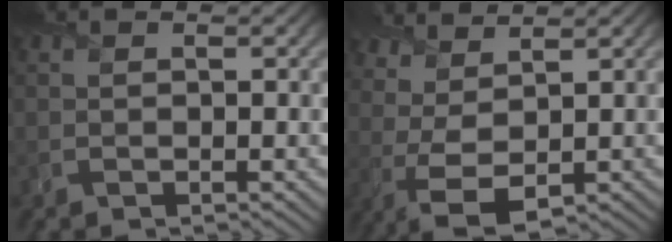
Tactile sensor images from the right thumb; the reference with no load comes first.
{"total": 5.0, "force": [2.5, 1.9, 3.9], "torque": [-0.087, 0.008, 0.052]}